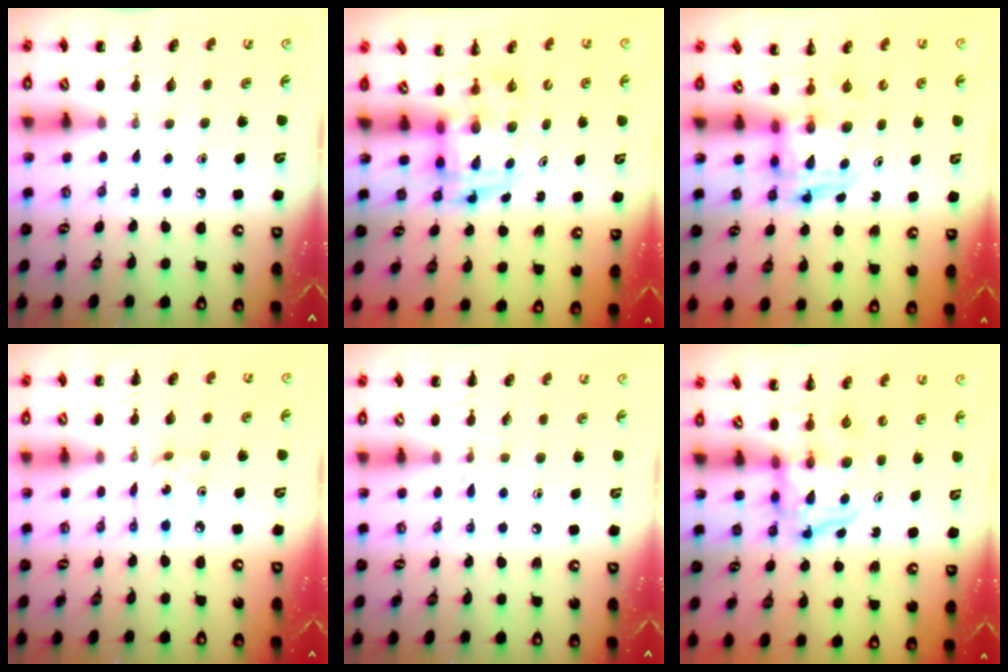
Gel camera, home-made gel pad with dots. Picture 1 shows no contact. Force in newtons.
{"total": 3.6, "press": 3.6, "slide": 0.7}
{"total": 2.7, "press": 2.7, "slide": 0.2}
{"total": 1.5, "press": 1.4, "slide": 0.4}
{"total": 5.4, "press": 5.1, "slide": 1.7}
{"total": 4.0, "press": 3.9, "slide": 0.6}